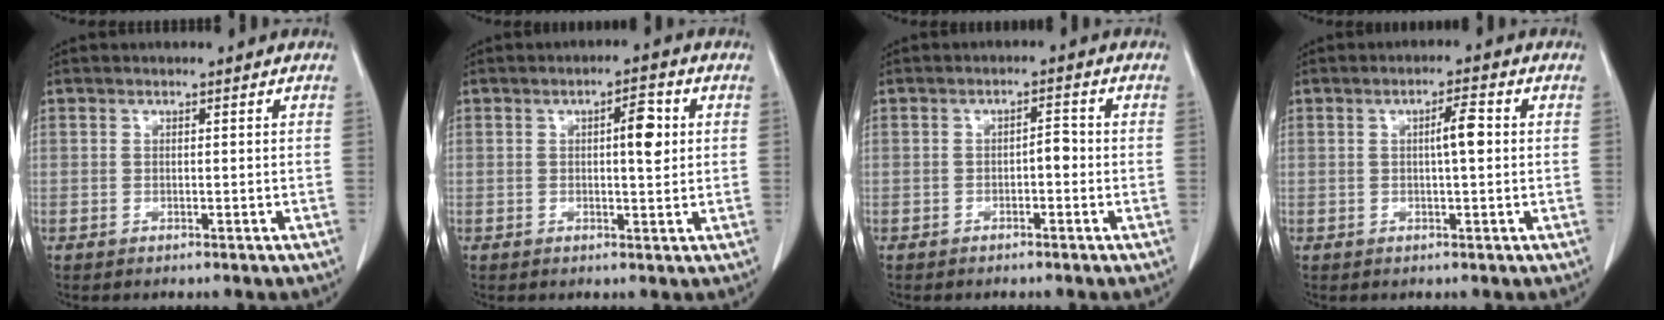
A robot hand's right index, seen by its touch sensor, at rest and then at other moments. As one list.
[{"total": 4.4, "force": [0.9, 1.1, 4.2], "torque": [-0.062, 0.004, 0.011]}, {"total": 2.1, "force": [-0.6, 0.8, 1.8], "torque": [-0.022, 0.006, -0.010]}, {"total": 3.5, "force": [0.4, 0.4, 3.5], "torque": [-0.058, 0.005, 0.005]}]